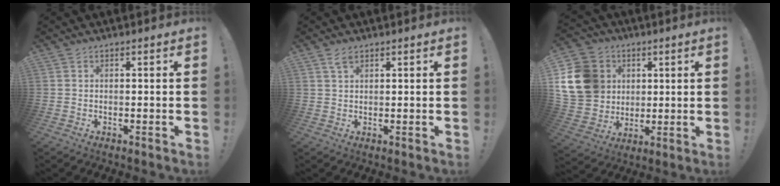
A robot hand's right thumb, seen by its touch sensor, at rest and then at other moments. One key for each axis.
{"total": 2.8, "fx": 1.8, "fy": 1.3, "fz": 1.7, "tx": -0.025, "ty": -0.005, "tz": 0.031}
{"total": 17.6, "fx": 3.9, "fy": 15.3, "fz": 7.8, "tx": -0.142, "ty": 0.000, "tz": 0.094}